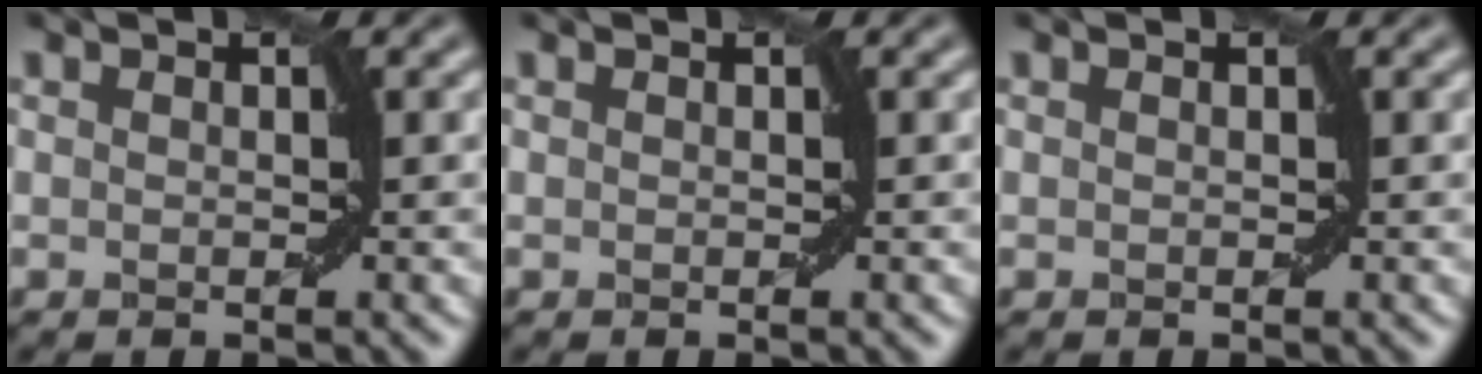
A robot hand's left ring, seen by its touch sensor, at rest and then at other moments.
{"total": 0.0}
{"total": 0.0}